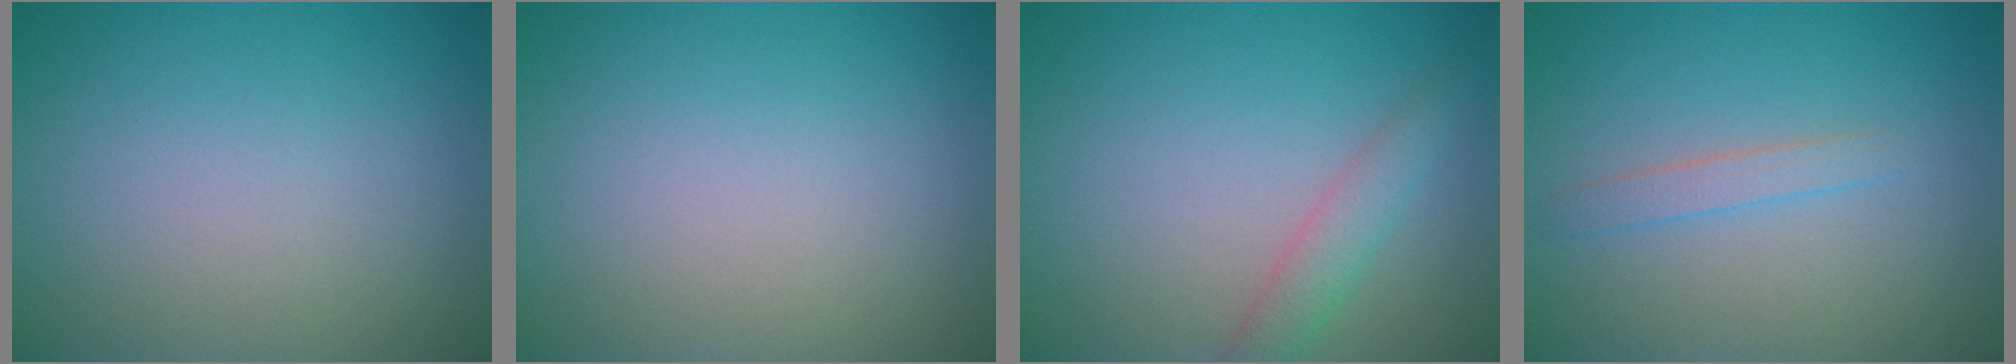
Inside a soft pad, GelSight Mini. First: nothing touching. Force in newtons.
{"total": 0.0}
{"total": 2.2, "press": 2.2, "slide": 0.1}
{"total": 1.3, "press": 1.3, "slide": 0.1}